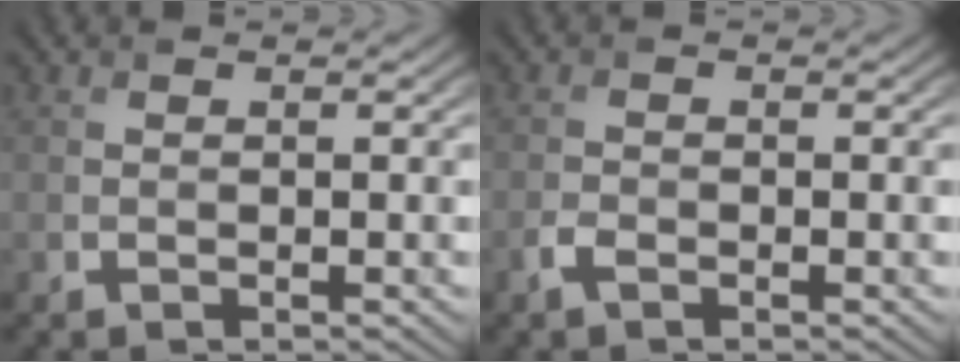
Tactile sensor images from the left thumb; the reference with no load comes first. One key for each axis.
{"total": 1.4, "fx": -1.0, "fy": 0.6, "fz": 0.8, "tx": -0.020, "ty": 0.000, "tz": -0.022}